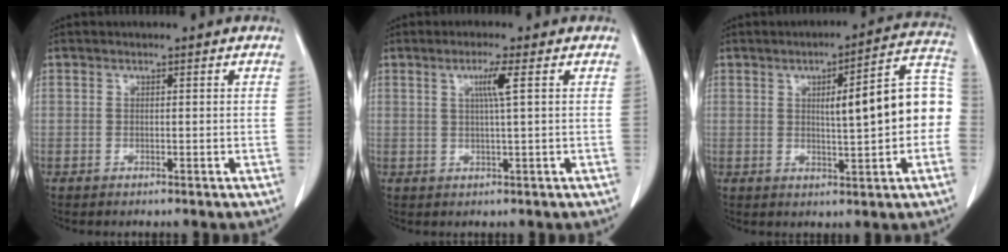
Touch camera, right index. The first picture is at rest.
{"total": 3.3, "force": [1.0, -0.7, 3.1], "torque": [-0.059, -0.001, 0.018]}
{"total": 13.1, "force": [0.3, 2.2, 12.9], "torque": [-0.162, 0.036, 0.003]}